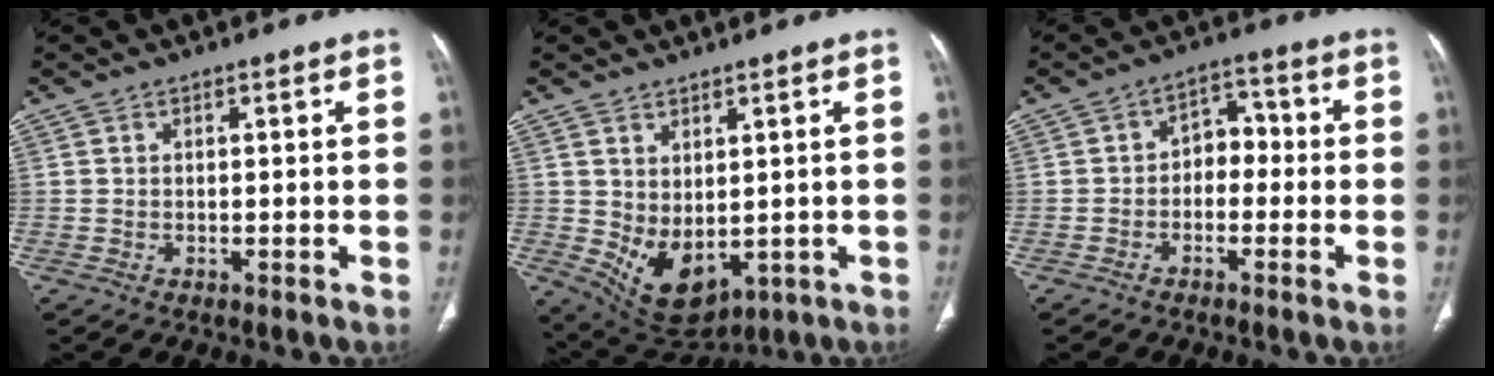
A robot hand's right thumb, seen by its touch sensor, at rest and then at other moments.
{"total": 9.2, "force": [-0.5, 5.8, 7.2], "torque": [-0.108, -0.011, 0.026]}
{"total": 5.6, "force": [-1.1, 4.1, 3.6], "torque": [-0.027, 0.031, -0.031]}